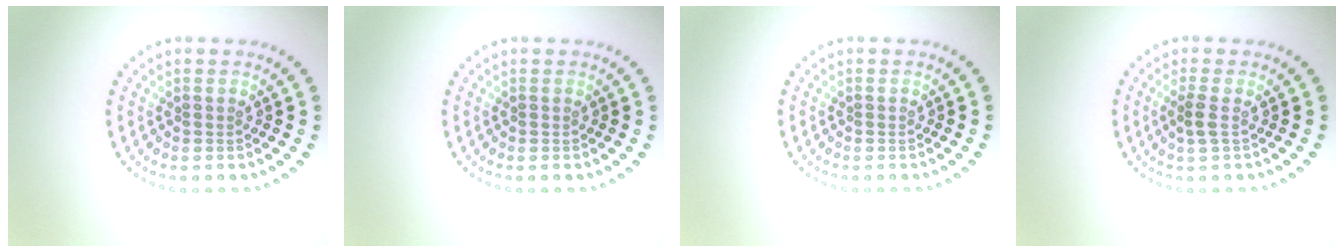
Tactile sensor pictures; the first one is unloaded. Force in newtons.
{"total": 0.0}
{"total": 0.0}
{"total": 1.3, "press": 1.0, "slide": 0.8}